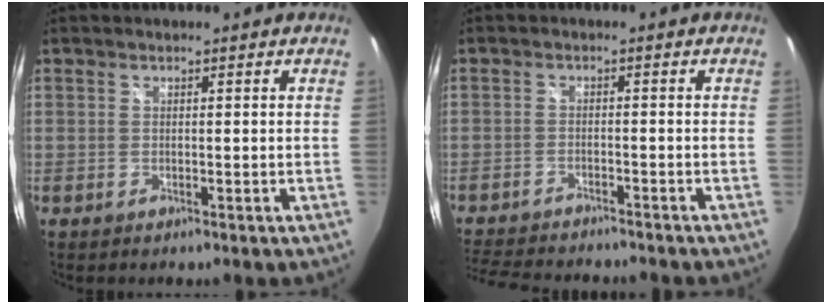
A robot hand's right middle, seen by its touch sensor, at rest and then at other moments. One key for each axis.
{"total": 10.8, "fx": -9.7, "fy": 2.7, "fz": 3.8, "tx": -0.103, "ty": -0.013, "tz": -0.160}